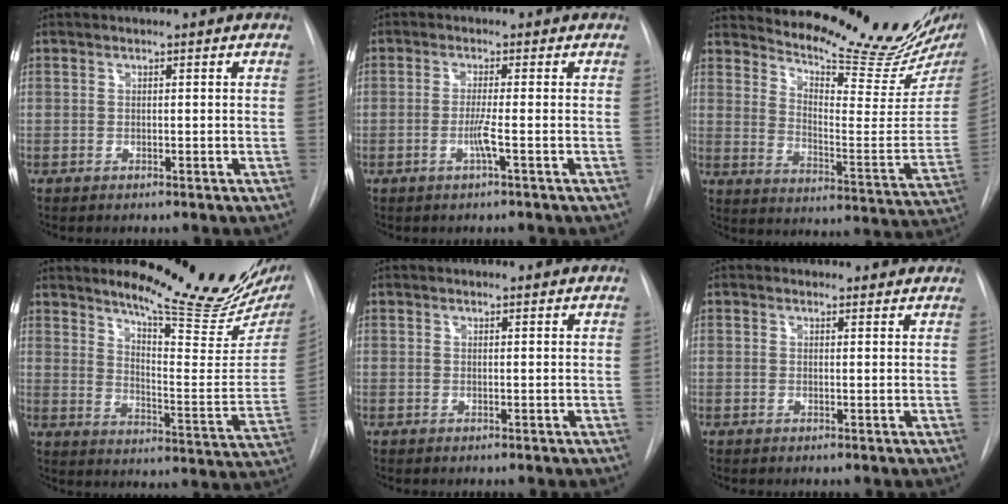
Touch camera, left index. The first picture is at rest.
{"total": 2.4, "force": [-0.9, -0.6, 2.1], "torque": [-0.046, -0.004, -0.018]}
{"total": 18.7, "force": [17.5, 0.4, 6.4], "torque": [-0.107, -0.112, 0.234]}
{"total": 17.9, "force": [15.5, 1.0, 8.8], "torque": [-0.127, -0.096, 0.206]}
{"total": 2.5, "force": [2.4, 0.4, 0.5], "torque": [-0.013, 0.018, 0.027]}
{"total": 2.5, "force": [2.4, 0.8, -0.1], "torque": [0.000, 0.001, 0.017]}